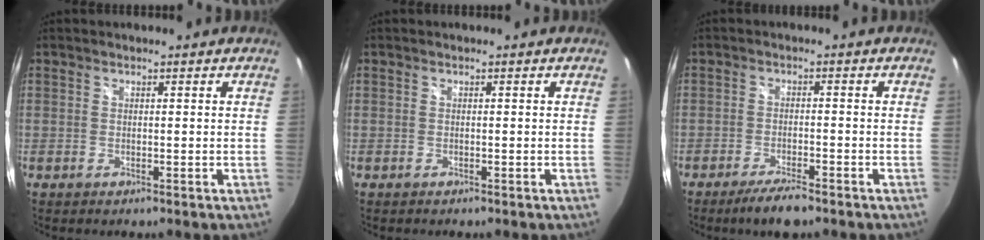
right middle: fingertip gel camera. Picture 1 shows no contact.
{"total": 0.0}
{"total": 5.6, "force": [-4.4, 1.0, 3.4], "torque": [-0.077, -0.007, -0.078]}